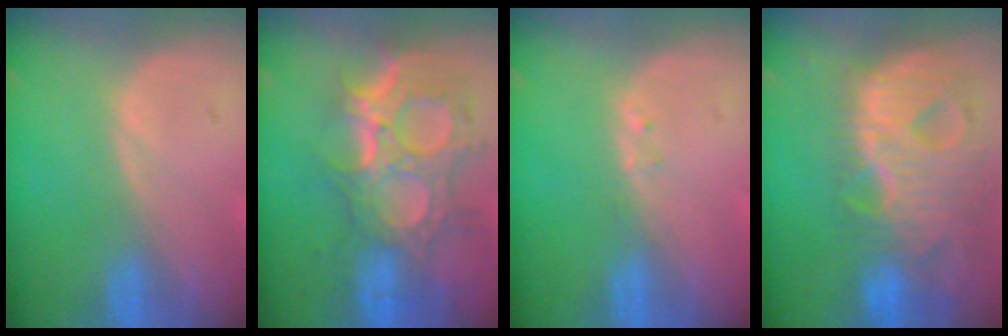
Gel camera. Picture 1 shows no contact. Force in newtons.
{"total": 11.9, "press": 10.7, "slide": 5.3}
{"total": 0.6, "press": 0.6, "slide": 0.1}
{"total": 13.0, "press": 10.9, "slide": 7.0}